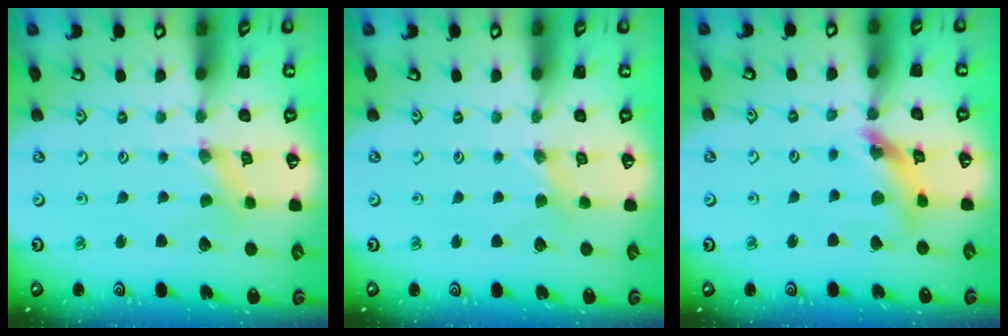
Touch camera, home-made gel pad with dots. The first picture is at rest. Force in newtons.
{"total": 2.2, "press": 2.2, "slide": 0.4}
{"total": 11.7, "press": 11.7, "slide": 1.3}